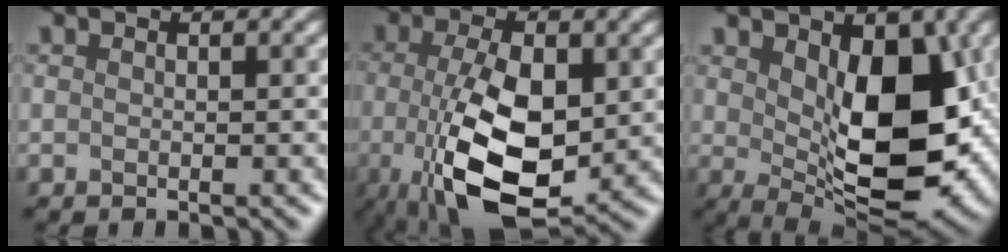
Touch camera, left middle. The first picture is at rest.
{"total": 9.4, "force": [-2.1, 4.4, 8.0], "torque": [-0.170, -0.011, -0.030]}
{"total": 10.6, "force": [0.9, 5.6, 8.9], "torque": [-0.132, -0.006, 0.030]}